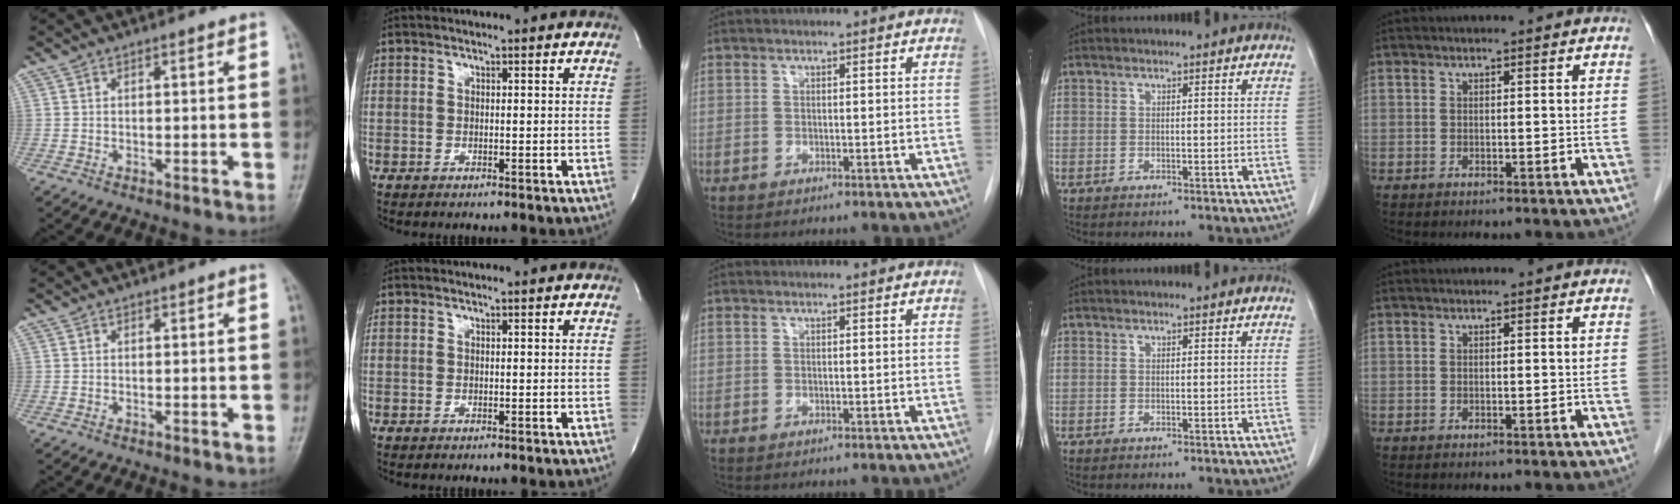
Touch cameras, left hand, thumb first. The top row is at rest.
{}